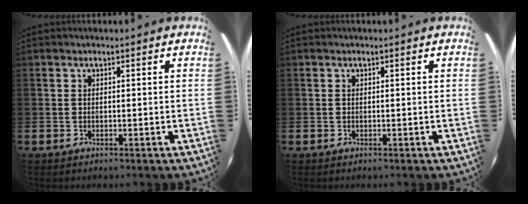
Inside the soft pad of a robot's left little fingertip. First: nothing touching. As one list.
[{"total": 0.0}]